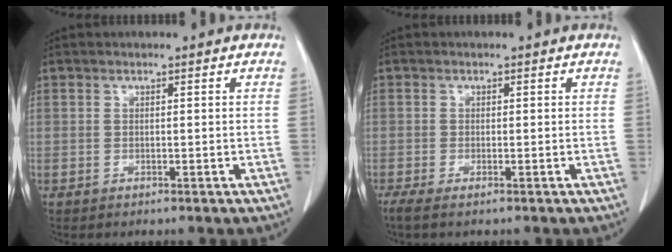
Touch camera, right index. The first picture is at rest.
{"total": 2.0, "force": [-1.4, 0.1, 1.3], "torque": [-0.026, -0.006, -0.025]}